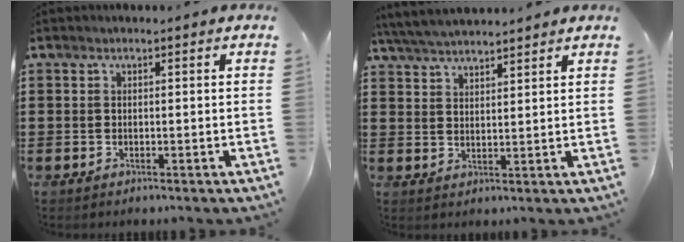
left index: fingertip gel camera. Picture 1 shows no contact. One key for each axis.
{"total": 4.3, "fx": 4.1, "fy": 0.0, "fz": 1.1, "tx": -0.035, "ty": -0.013, "tz": 0.076}